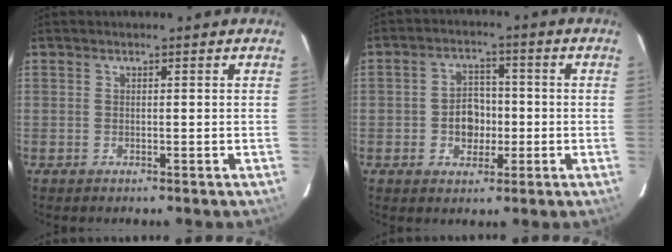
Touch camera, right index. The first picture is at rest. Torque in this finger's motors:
{"motor_torque": [0.73, 0.25, 0.14, 0.05]}